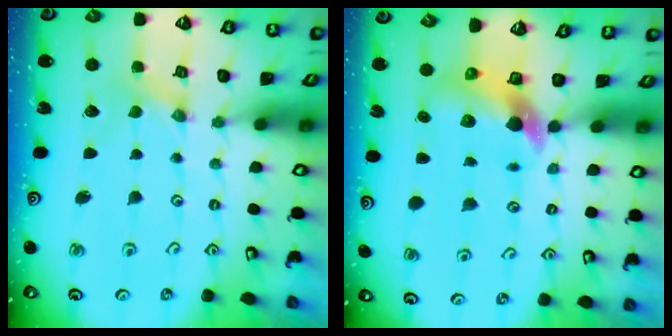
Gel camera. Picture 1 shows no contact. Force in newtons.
{"total": 6.4, "press": 6.3, "slide": 1.1}